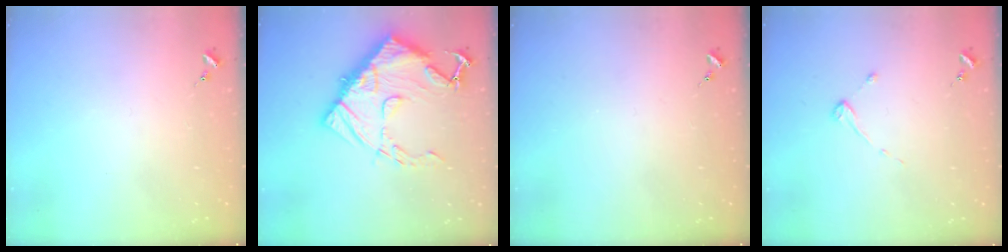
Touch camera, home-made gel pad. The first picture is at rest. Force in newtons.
{"total": 22.1, "press": 22.0, "slide": 2.0}
{"total": 0.0}
{"total": 2.7, "press": 2.7, "slide": 0.3}